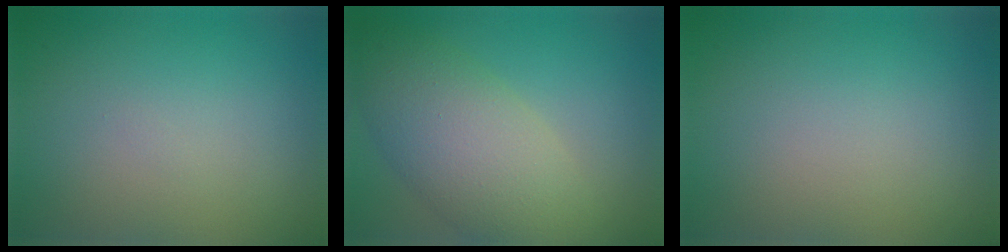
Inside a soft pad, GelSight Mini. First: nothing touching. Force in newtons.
{"total": 7.5, "press": 7.4, "slide": 0.6}
{"total": 0.0}